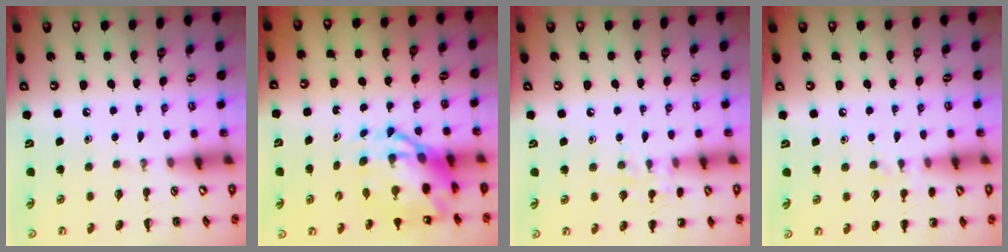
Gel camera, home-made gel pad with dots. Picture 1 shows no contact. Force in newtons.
{"total": 10.3, "press": 10.0, "slide": 2.4}
{"total": 8.1, "press": 7.9, "slide": 1.7}
{"total": 5.3, "press": 5.1, "slide": 1.6}